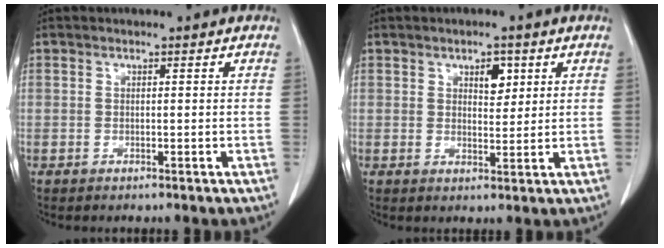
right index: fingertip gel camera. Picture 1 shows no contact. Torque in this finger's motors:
{"motor_torque": [0.13, 0.06, 0.04, 0.01]}